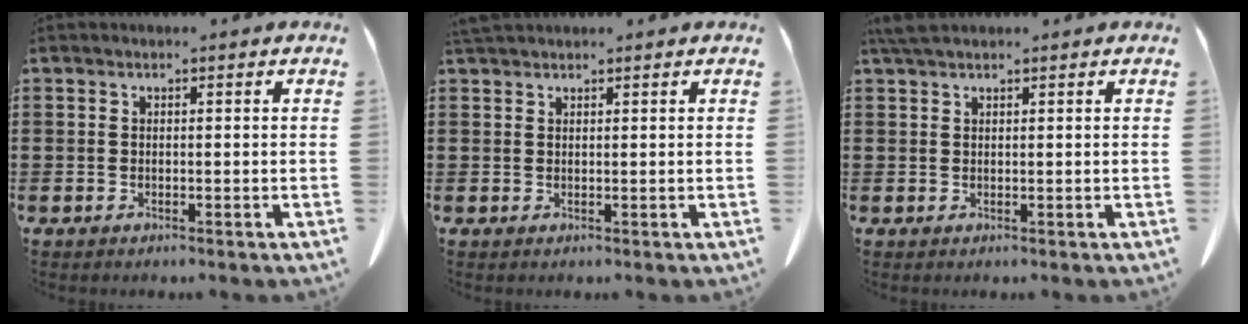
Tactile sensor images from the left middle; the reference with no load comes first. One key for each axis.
{"total": 1.5, "fx": 1.4, "fy": 0.3, "fz": 0.5, "tx": -0.015, "ty": -0.001, "tz": 0.029}
{"total": 2.3, "fx": 1.7, "fy": 0.5, "fz": 1.4, "tx": -0.033, "ty": 0.001, "tz": 0.033}